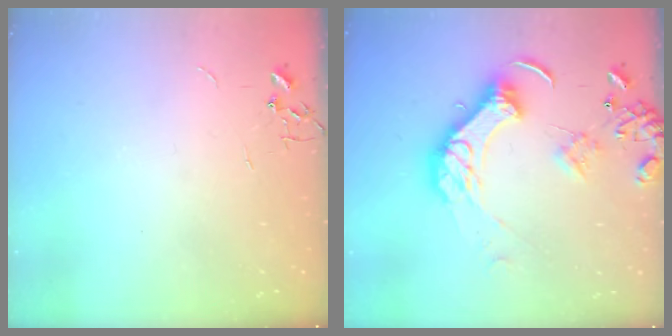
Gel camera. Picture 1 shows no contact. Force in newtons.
{"total": 16.1, "press": 15.9, "slide": 2.8}